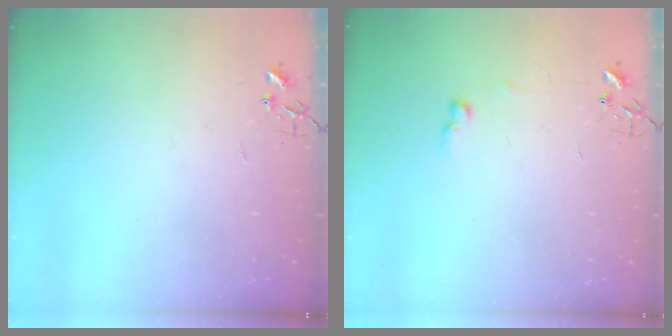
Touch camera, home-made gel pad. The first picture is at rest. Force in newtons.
{"total": 5.9, "press": 5.9, "slide": 0.8}